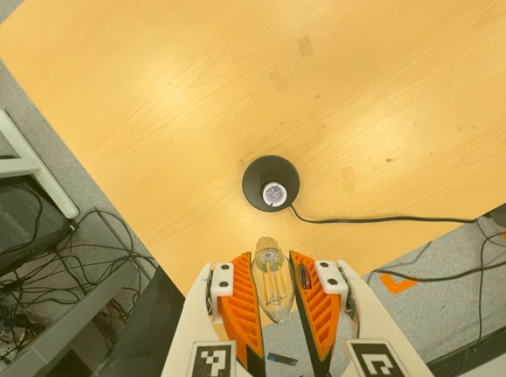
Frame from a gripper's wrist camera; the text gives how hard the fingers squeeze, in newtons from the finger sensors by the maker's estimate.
{"total": 14.7, "left": 15.8, "right": 13.6}